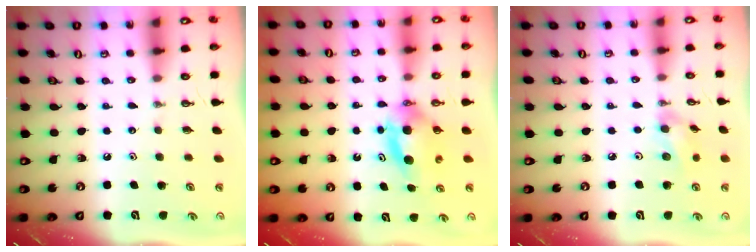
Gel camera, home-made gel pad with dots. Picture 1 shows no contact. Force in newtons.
{"total": 7.1, "press": 6.4, "slide": 3.1}
{"total": 8.7, "press": 8.3, "slide": 2.6}